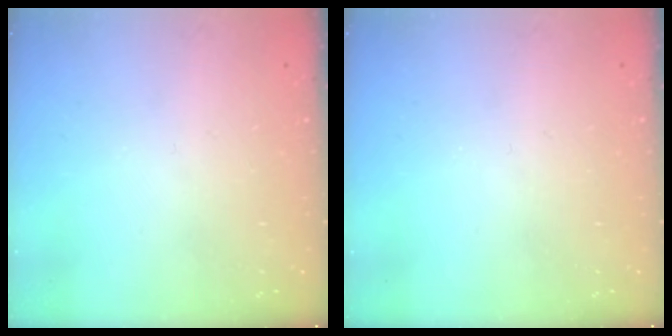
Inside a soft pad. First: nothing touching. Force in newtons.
{"total": 0.0}